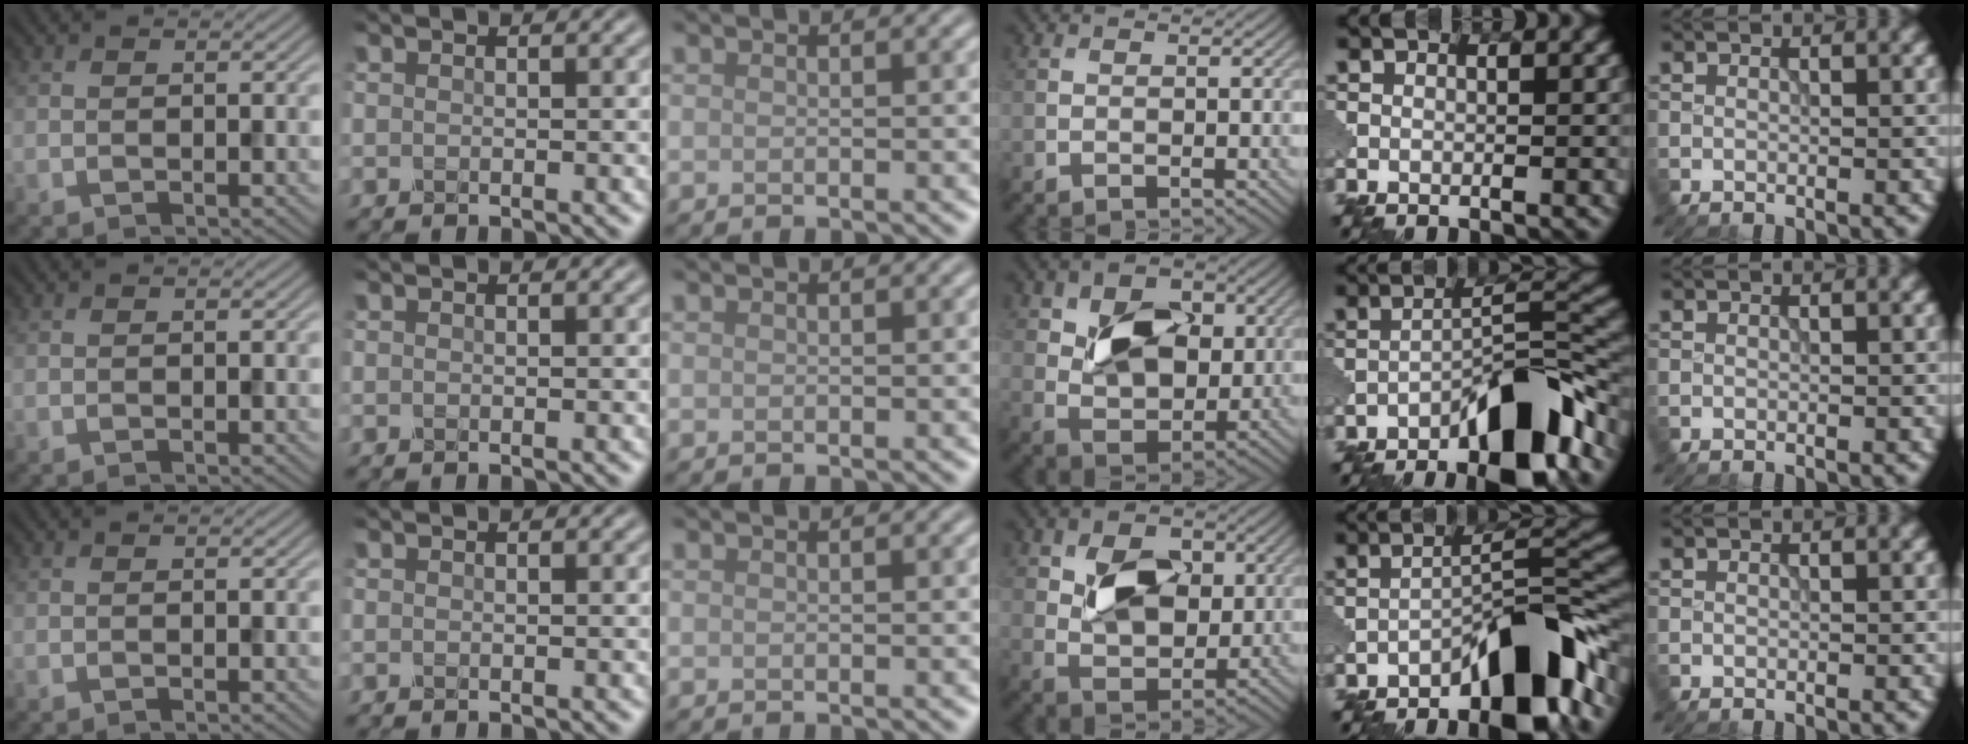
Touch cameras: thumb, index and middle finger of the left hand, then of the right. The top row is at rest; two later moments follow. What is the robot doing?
{"motion": "insert", "object": "pin"}